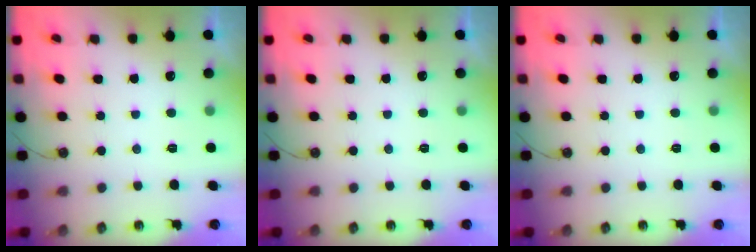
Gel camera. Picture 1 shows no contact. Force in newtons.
{"total": 0.0}
{"total": 0.0}